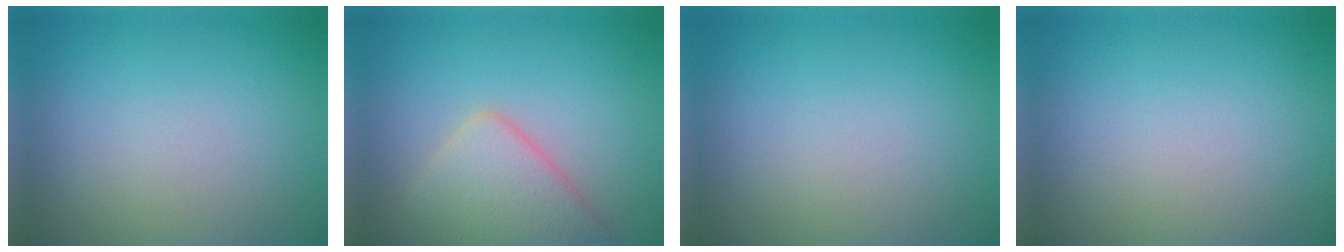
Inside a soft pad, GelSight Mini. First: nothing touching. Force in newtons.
{"total": 4.5, "press": 4.5, "slide": 0.2}
{"total": 0.0}
{"total": 0.0}